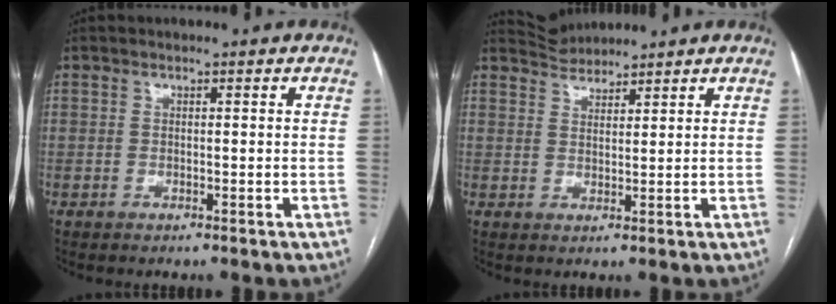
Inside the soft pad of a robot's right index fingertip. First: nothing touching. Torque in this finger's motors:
{"motor_torque": [0.25, 0.47, 0.01, 0.00]}